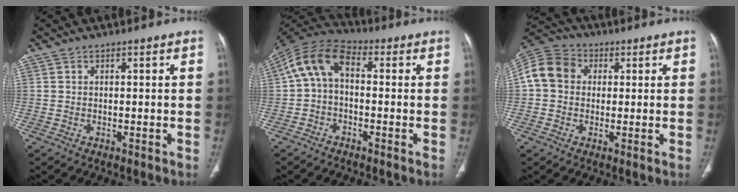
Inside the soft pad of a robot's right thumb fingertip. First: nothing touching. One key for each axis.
{"total": 9.6, "fx": 0.3, "fy": 5.9, "fz": 7.6, "tx": -0.137, "ty": 0.035, "tz": -0.009}
{"total": 10.2, "fx": 1.4, "fy": 8.6, "fz": 5.4, "tx": -0.096, "ty": 0.028, "tz": 0.014}